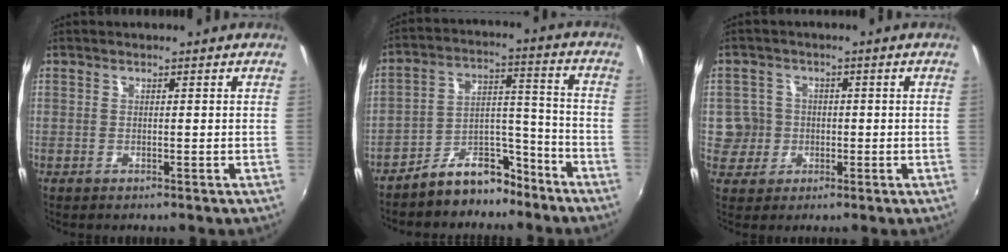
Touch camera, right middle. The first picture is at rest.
{"total": 9.5, "force": [-7.9, 3.9, 3.4], "torque": [-0.045, 0.048, -0.120]}
{"total": 4.1, "force": [-0.5, 4.0, 0.2], "torque": [-0.002, 0.009, -0.007]}